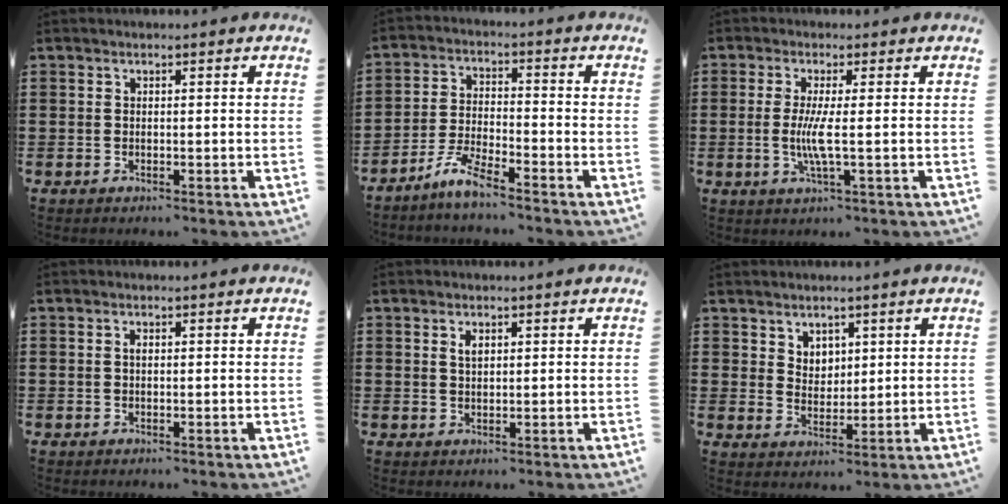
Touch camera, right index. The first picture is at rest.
{"total": 5.2, "force": [-4.5, 0.1, 2.7], "torque": [-0.074, -0.012, -0.091]}
{"total": 4.6, "force": [-0.4, 0.0, 4.6], "torque": [-0.096, -0.012, -0.013]}
{"total": 0.8, "force": [0.1, 0.3, 0.7], "torque": [-0.014, 0.000, 0.002]}
{"total": 1.6, "force": [0.7, 0.8, 1.2], "torque": [-0.027, 0.005, 0.012]}
{"total": 3.7, "force": [2.6, 2.6, 0.4], "torque": [-0.020, 0.005, 0.049]}